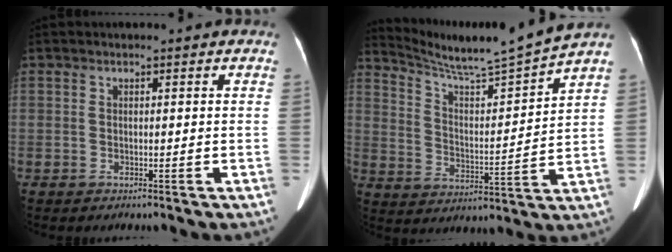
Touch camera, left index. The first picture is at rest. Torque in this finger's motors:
{"motor_torque": [-0.28, -0.29, -0.23, -0.03]}